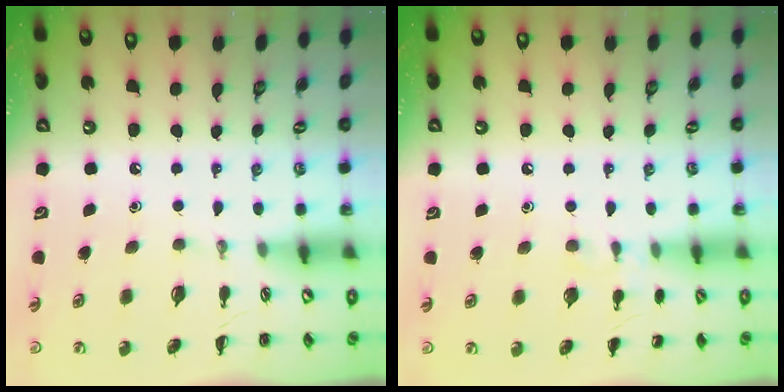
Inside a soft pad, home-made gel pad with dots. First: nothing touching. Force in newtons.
{"total": 5.8, "press": 5.5, "slide": 1.9}